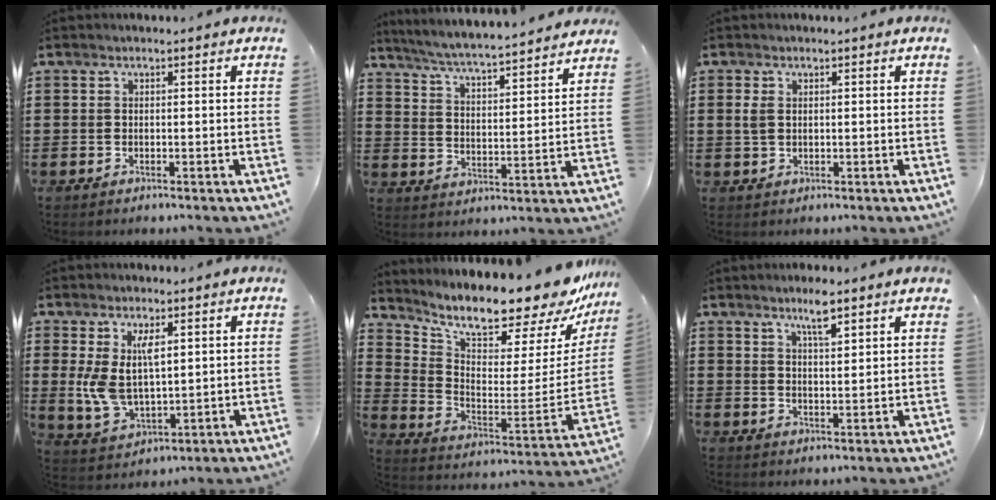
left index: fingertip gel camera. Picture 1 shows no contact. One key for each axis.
{"total": 5.0, "fx": 4.9, "fy": -0.5, "fz": 1.3, "tx": -0.049, "ty": -0.037, "tz": 0.078}
{"total": 1.7, "fx": 0.2, "fy": 1.1, "fz": 1.2, "tx": -0.036, "ty": 0.004, "tz": 0.000}
{"total": 7.9, "fx": 2.2, "fy": 4.4, "fz": 6.2, "tx": -0.140, "ty": 0.005, "tz": 0.039}
{"total": 10.4, "fx": 9.2, "fy": 1.1, "fz": 4.7, "tx": -0.100, "ty": -0.091, "tz": 0.148}
{"total": 4.8, "fx": 3.7, "fy": 0.6, "fz": 3.0, "tx": -0.050, "ty": -0.004, "tz": 0.061}